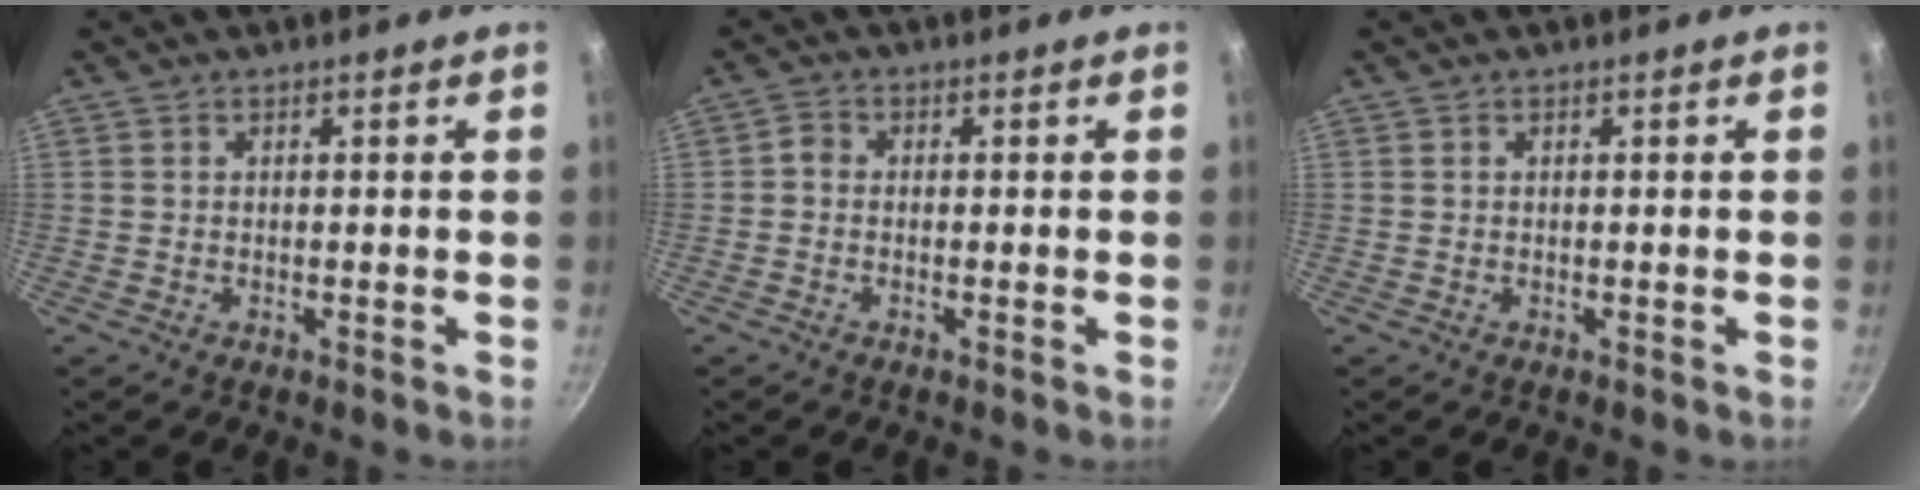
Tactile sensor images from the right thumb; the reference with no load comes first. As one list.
[{"total": 1.5, "force": [-0.5, 1.2, 0.7], "torque": [-0.012, 0.007, -0.015]}, {"total": 0.0}]